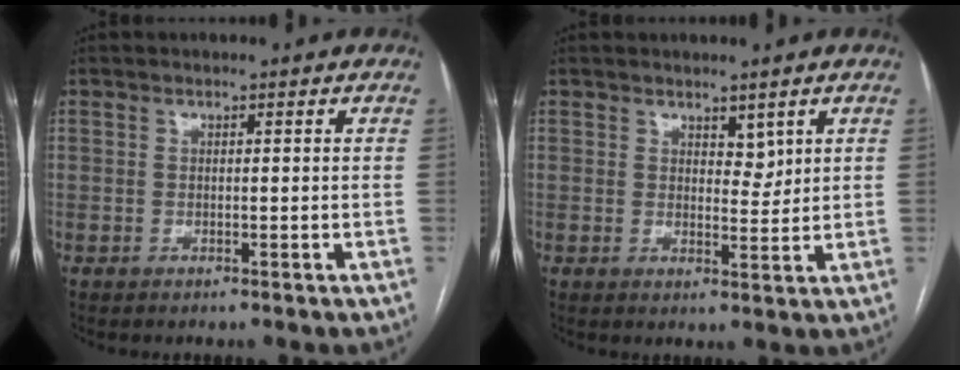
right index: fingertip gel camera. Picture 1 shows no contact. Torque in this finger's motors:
{"motor_torque": [-0.01, 0.13, 0.12, 0.00]}